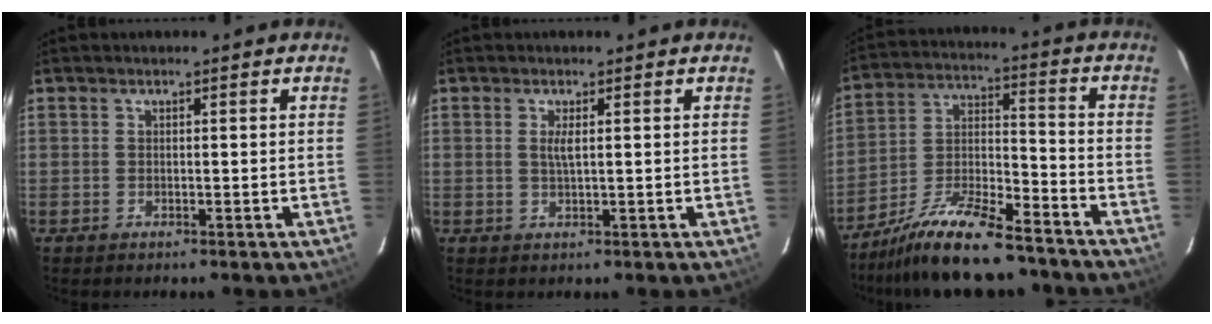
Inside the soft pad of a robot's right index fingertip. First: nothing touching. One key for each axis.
{"total": 1.9, "fx": 0.4, "fy": 0.2, "fz": 1.8, "tx": -0.034, "ty": -0.001, "tz": 0.007}
{"total": 16.4, "fx": -13.1, "fy": 4.2, "fz": 9.0, "tx": -0.179, "ty": 0.000, "tz": -0.226}